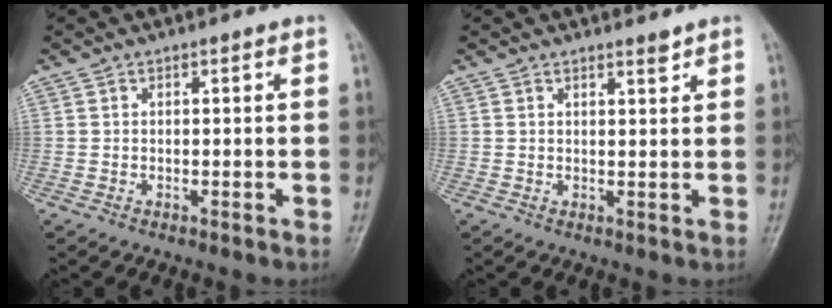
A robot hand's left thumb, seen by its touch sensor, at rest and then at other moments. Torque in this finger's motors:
{"motor_torque": [-0.13, 0.04, 0.01, -0.08, 0.02]}